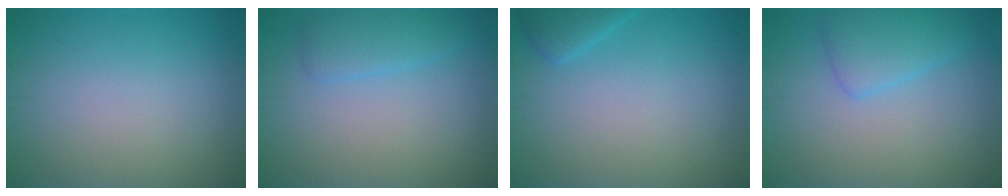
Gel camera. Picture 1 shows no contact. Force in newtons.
{"total": 2.2, "press": 2.2, "slide": 0.1}
{"total": 1.6, "press": 1.6, "slide": 0.2}
{"total": 2.8, "press": 2.8, "slide": 0.2}